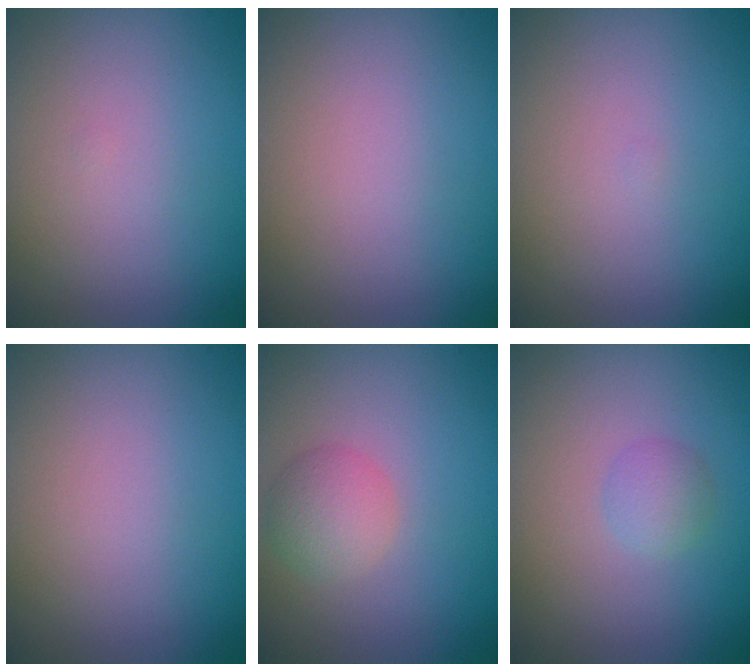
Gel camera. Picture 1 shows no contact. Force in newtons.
{"total": 0.0}
{"total": 0.0}
{"total": 0.0}
{"total": 2.7, "press": 2.7, "slide": 0.2}
{"total": 1.5, "press": 1.5, "slide": 0.1}